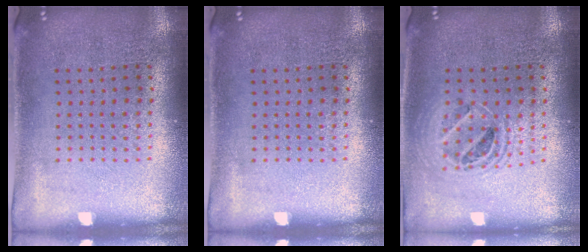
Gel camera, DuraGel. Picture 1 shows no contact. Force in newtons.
{"total": 0.0}
{"total": 1.4, "press": 1.3, "slide": 0.6}